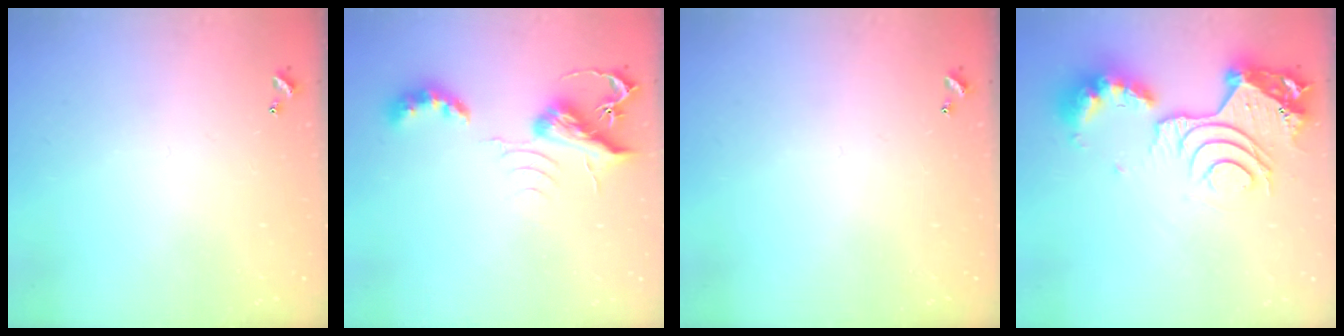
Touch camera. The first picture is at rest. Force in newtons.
{"total": 8.8, "press": 8.8, "slide": 0.9}
{"total": 0.0}
{"total": 15.4, "press": 15.3, "slide": 1.6}